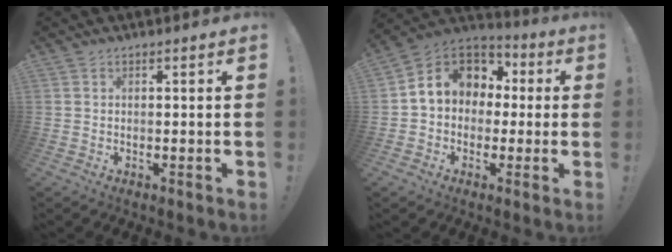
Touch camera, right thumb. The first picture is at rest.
{"total": 12.0, "force": [2.4, 10.1, 6.0], "torque": [-0.087, 0.004, 0.049]}